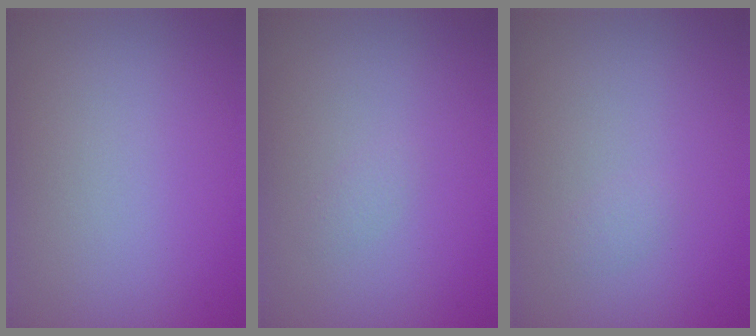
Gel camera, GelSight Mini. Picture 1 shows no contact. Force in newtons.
{"total": 0.5, "press": 0.5, "slide": 0.0}
{"total": 0.6, "press": 0.6, "slide": 0.1}